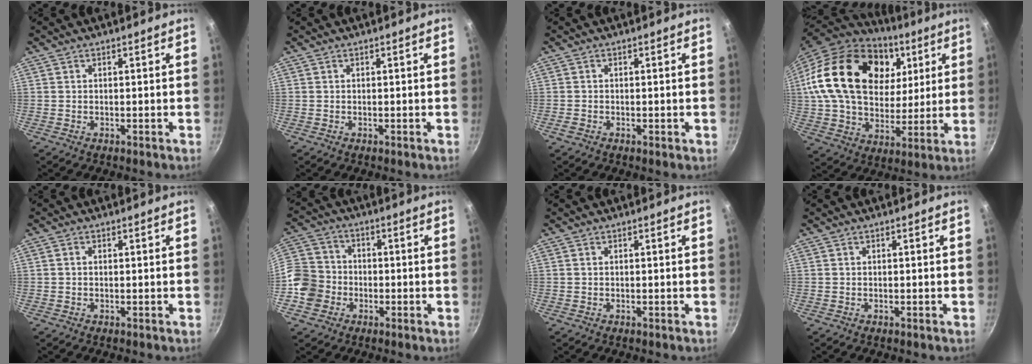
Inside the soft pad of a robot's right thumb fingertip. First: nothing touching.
{"total": 0.0}
{"total": 1.3, "force": [-0.5, 0.8, 0.9], "torque": [-0.013, 0.002, -0.011]}
{"total": 29.5, "force": [9.7, 20.0, 19.4], "torque": [-0.331, -0.009, 0.166]}
{"total": 0.7, "force": [0.1, 0.5, 0.4], "torque": [-0.007, 0.004, 0.000]}
{"total": 10.4, "force": [-3.0, 9.0, 4.2], "torque": [-0.053, 0.034, -0.074]}
{"total": 0.0}
{"total": 0.0}